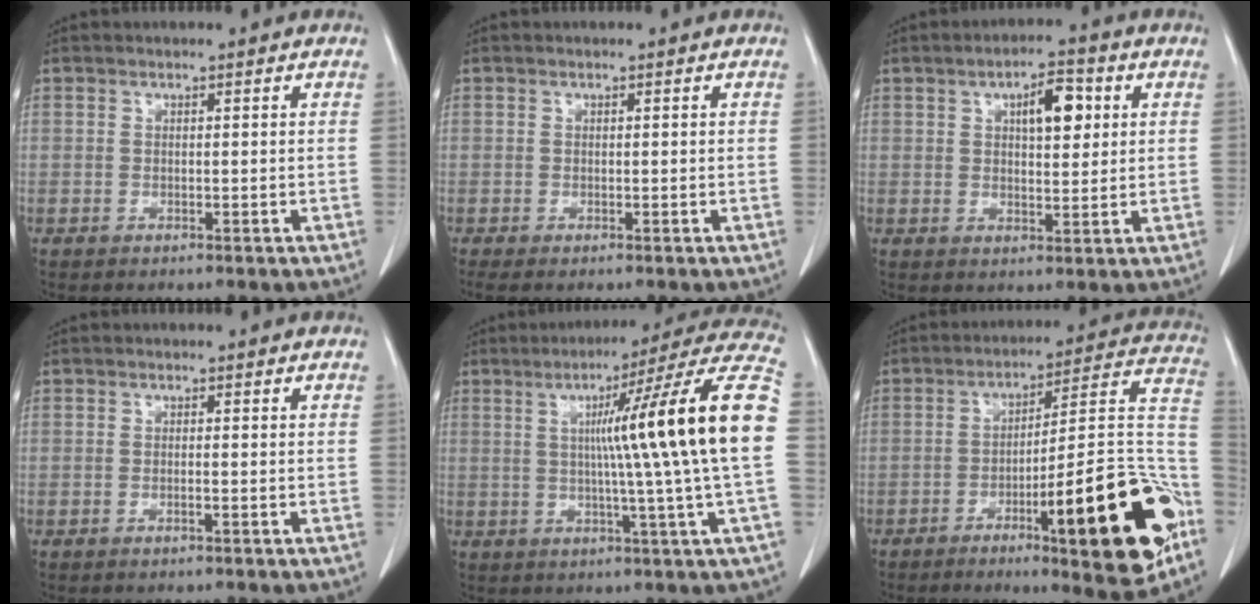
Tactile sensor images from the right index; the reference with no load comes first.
{"total": 0.7, "force": [-0.3, 0.0, 0.6], "torque": [-0.014, 0.000, -0.004]}
{"total": 6.4, "force": [2.2, 2.3, 5.6], "torque": [-0.087, 0.009, 0.034]}
{"total": 0.6, "force": [-0.3, -0.1, 0.5], "torque": [-0.010, 0.001, -0.005]}
{"total": 19.7, "force": [1.6, -2.6, 19.5], "torque": [-0.250, 0.016, 0.007]}
{"total": 23.6, "force": [-9.4, 3.5, 21.3], "torque": [-0.217, 0.017, -0.127]}